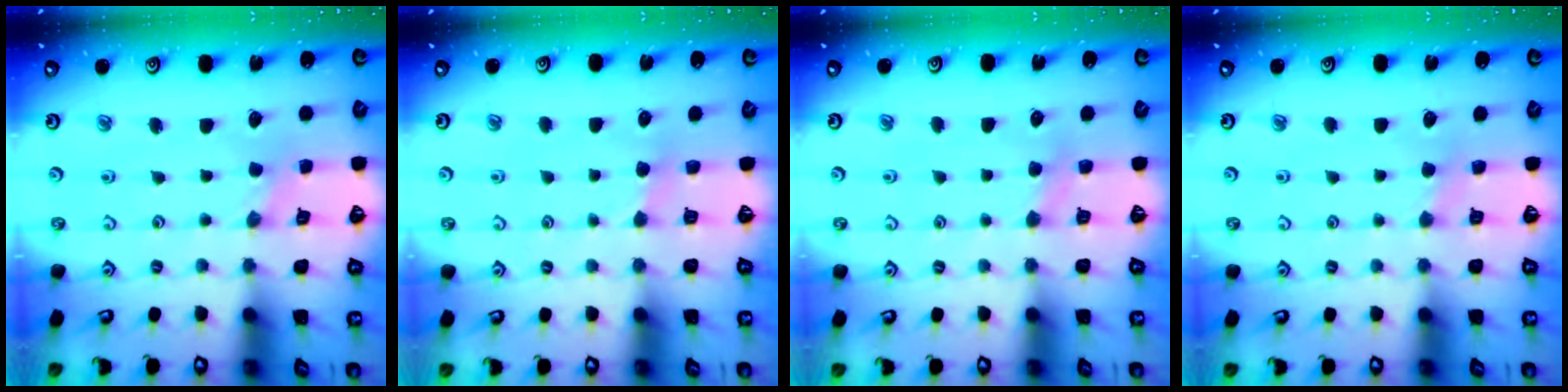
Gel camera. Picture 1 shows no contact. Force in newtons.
{"total": 2.9, "press": 2.9, "slide": 0.3}
{"total": 3.0, "press": 3.0, "slide": 0.5}
{"total": 2.2, "press": 2.2, "slide": 0.4}